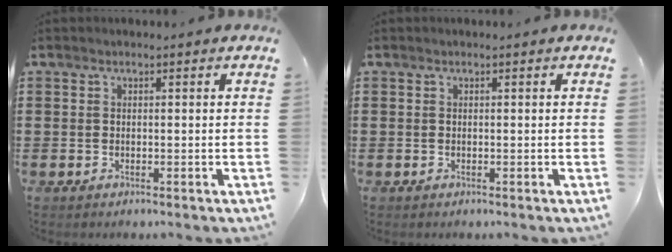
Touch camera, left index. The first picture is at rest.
{"total": 0.0}